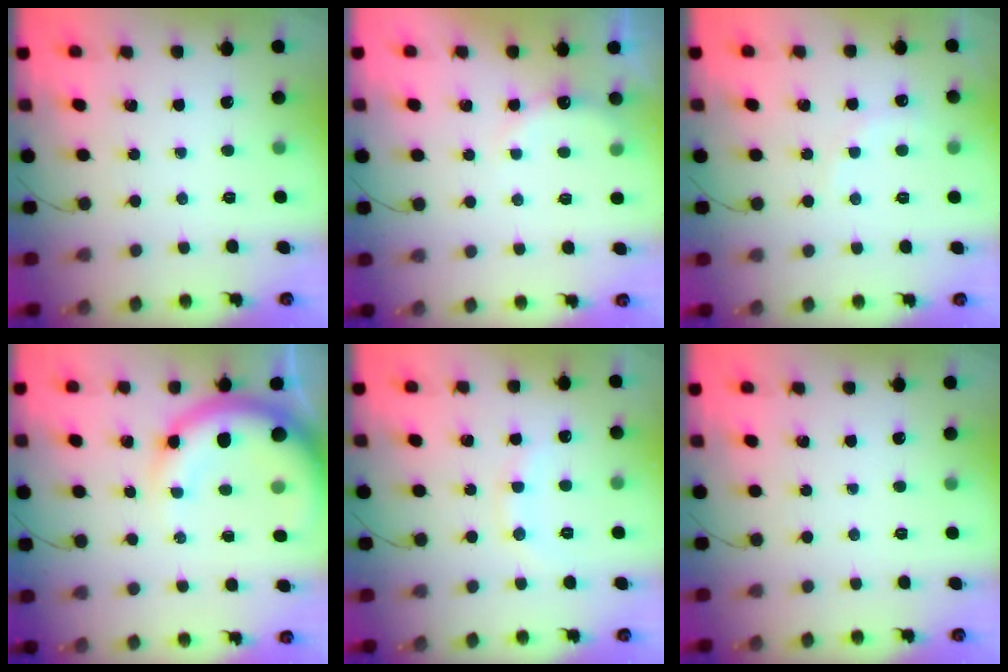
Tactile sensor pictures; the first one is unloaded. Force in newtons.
{"total": 8.3, "press": 8.2, "slide": 1.4}
{"total": 6.5, "press": 6.4, "slide": 1.2}
{"total": 11.1, "press": 10.9, "slide": 2.2}
{"total": 9.1, "press": 9.0, "slide": 1.5}
{"total": 0.0}